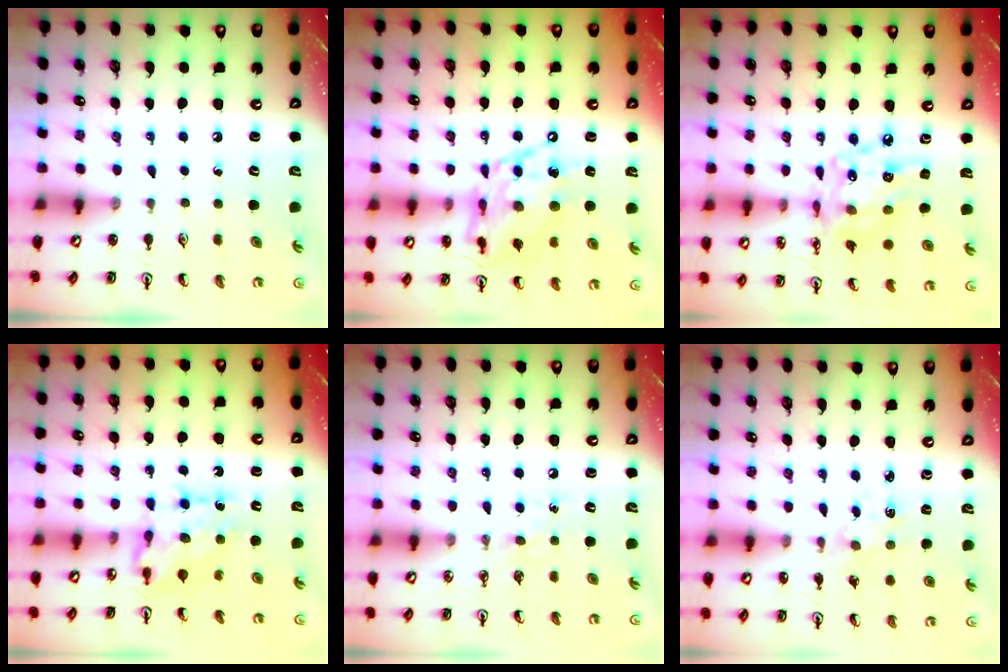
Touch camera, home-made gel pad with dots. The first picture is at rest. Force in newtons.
{"total": 15.0, "press": 14.9, "slide": 1.3}
{"total": 14.7, "press": 14.7, "slide": 1.1}
{"total": 7.6, "press": 7.6, "slide": 0.7}
{"total": 5.6, "press": 5.5, "slide": 0.9}
{"total": 2.1, "press": 2.1, "slide": 0.3}